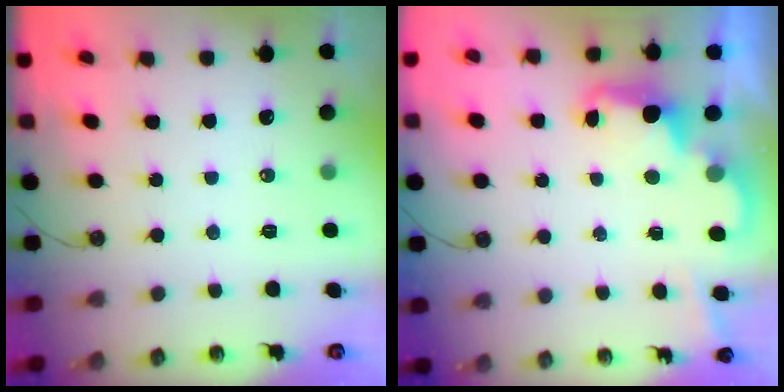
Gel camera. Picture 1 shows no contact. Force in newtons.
{"total": 4.0, "press": 4.0, "slide": 0.6}